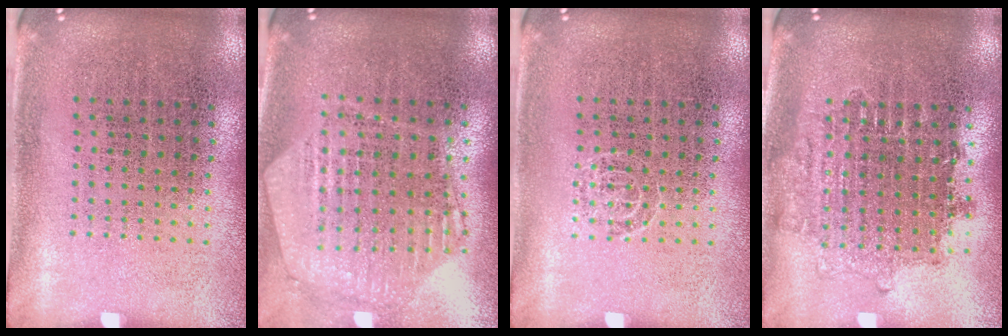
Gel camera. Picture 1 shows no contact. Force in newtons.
{"total": 1.1, "press": 1.1, "slide": 0.2}
{"total": 0.8, "press": 0.8, "slide": 0.1}
{"total": 1.6, "press": 1.3, "slide": 0.9}